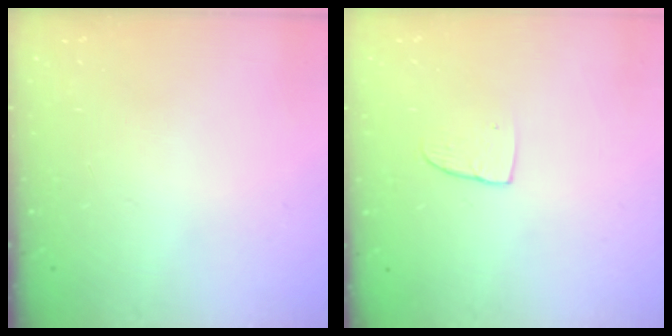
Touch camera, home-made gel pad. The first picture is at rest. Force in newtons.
{"total": 4.9, "press": 4.9, "slide": 0.4}